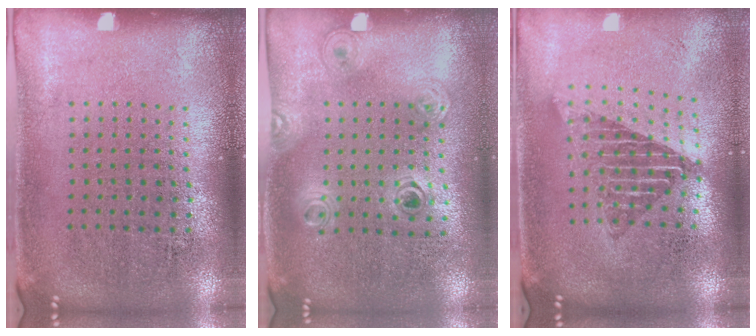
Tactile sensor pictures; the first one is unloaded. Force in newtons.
{"total": 1.2, "press": 1.1, "slide": 0.5}
{"total": 1.7, "press": 1.3, "slide": 1.0}